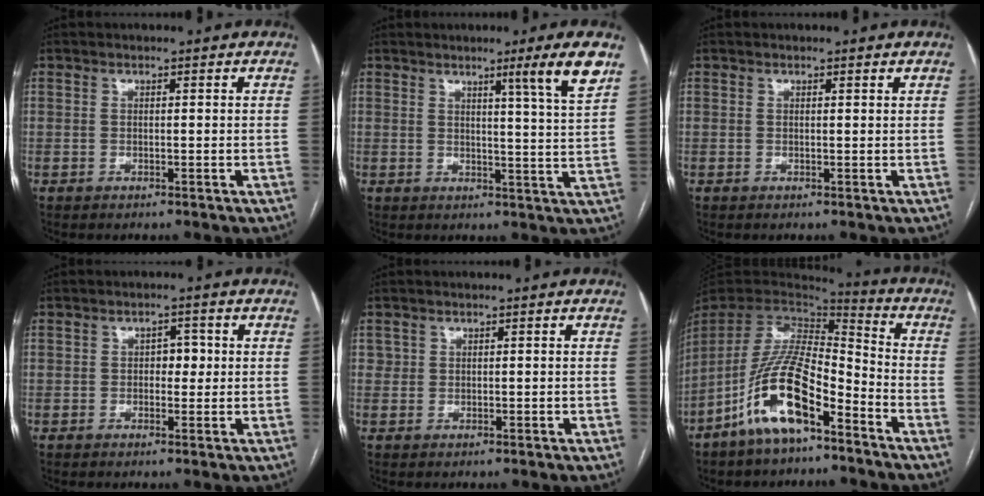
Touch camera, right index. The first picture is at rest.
{"total": 6.9, "force": [3.9, -1.8, 5.3], "torque": [-0.080, -0.020, 0.054]}
{"total": 0.6, "force": [0.6, 0.0, 0.2], "torque": [-0.010, -0.002, 0.003]}
{"total": 2.7, "force": [0.2, 1.7, 2.1], "torque": [-0.025, 0.010, 0.001]}
{"total": 1.2, "force": [0.3, 1.1, 0.2], "torque": [0.001, 0.010, 0.007]}
{"total": 14.6, "force": [-8.1, 4.5, 11.2], "torque": [-0.226, -0.001, -0.149]}